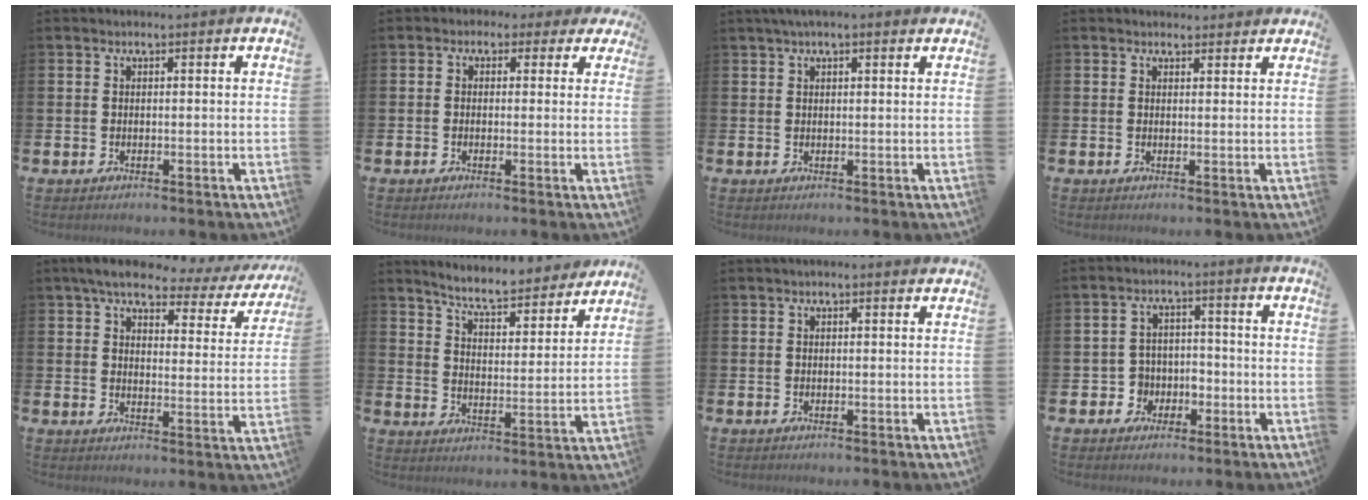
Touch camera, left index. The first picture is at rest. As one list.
[{"total": 1.5, "force": [0.0, 1.5, 0.3], "torque": [-0.010, 0.006, -0.004]}, {"total": 2.3, "force": [1.7, 0.6, 1.4], "torque": [-0.022, 0.002, 0.028]}, {"total": 1.6, "force": [1.5, 0.6, 0.0], "torque": [0.008, -0.003, 0.026]}, {"total": 5.3, "force": [4.3, 1.8, 2.7], "torque": [-0.060, -0.028, 0.063]}, {"total": 6.9, "force": [6.6, 0.8, 1.8], "torque": [-0.061, -0.052, 0.111]}, {"total": 0.6, "force": [0.4, 0.2, 0.4], "torque": [0.001, 0.001, 0.004]}, {"total": 3.8, "force": [-1.6, 3.4, 0.4], "torque": [-0.030, 0.007, -0.035]}]